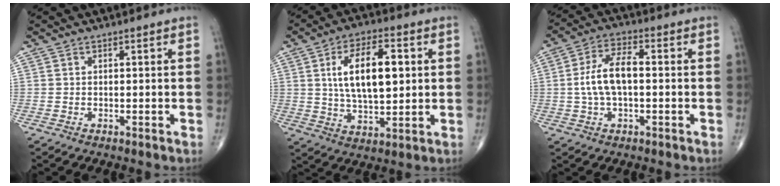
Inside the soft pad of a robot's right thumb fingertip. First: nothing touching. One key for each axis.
{"total": 14.2, "fx": 2.7, "fy": 6.7, "fz": 12.2, "tx": -0.194, "ty": -0.004, "tz": 0.049}
{"total": 8.8, "fx": -0.1, "fy": 4.1, "fz": 7.8, "tx": -0.159, "ty": 0.022, "tz": -0.007}